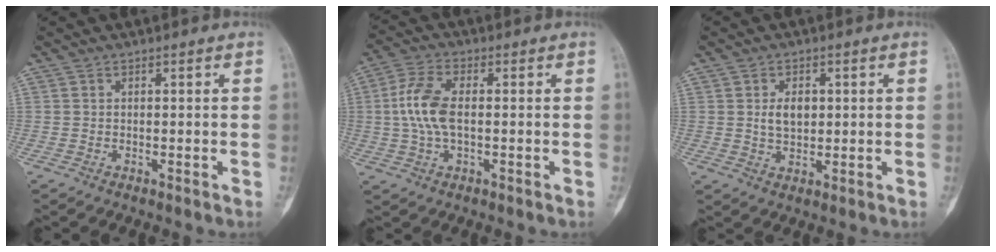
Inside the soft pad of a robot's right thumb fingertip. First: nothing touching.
{"total": 8.6, "force": [0.2, 4.1, 7.5], "torque": [-0.170, 0.016, 0.001]}
{"total": 4.4, "force": [0.8, 2.9, 3.2], "torque": [-0.042, -0.004, 0.018]}